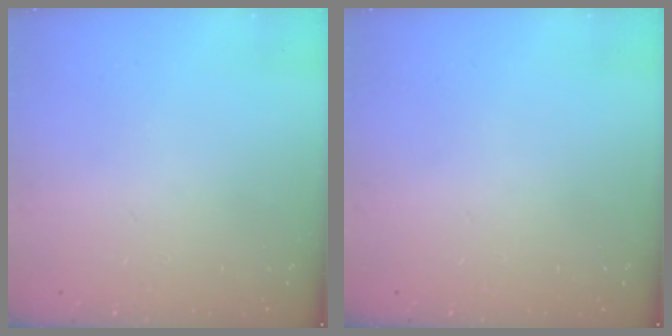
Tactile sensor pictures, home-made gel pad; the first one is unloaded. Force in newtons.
{"total": 0.0}